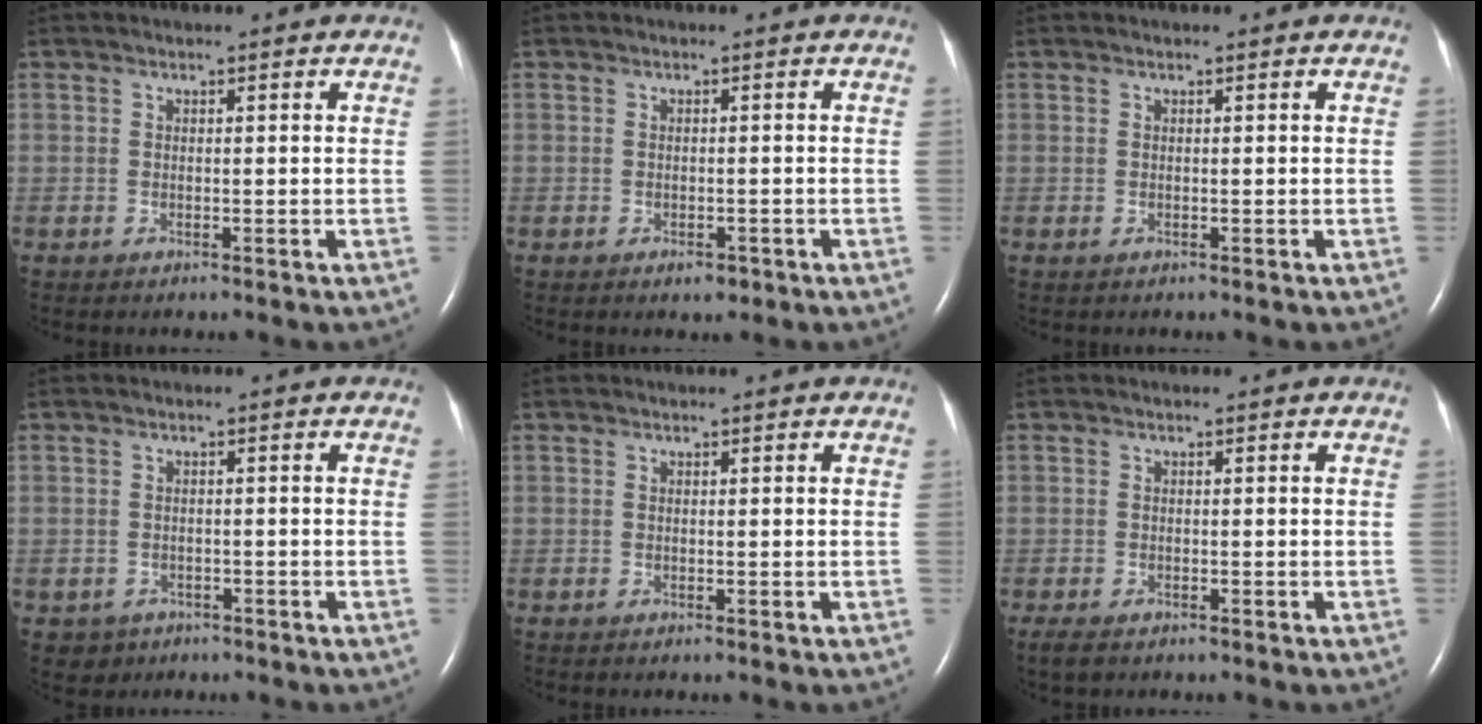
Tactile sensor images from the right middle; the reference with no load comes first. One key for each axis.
{"total": 1.6, "fx": -0.9, "fy": 0.8, "fz": 0.9, "tx": -0.015, "ty": 0.001, "tz": -0.008}
{"total": 0.0}
{"total": 2.6, "fx": -1.3, "fy": 2.2, "fz": 0.0, "tx": -0.003, "ty": 0.009, "tz": -0.014}
{"total": 0.0}
{"total": 2.7, "fx": -1.9, "fy": 1.2, "fz": 1.5, "tx": -0.028, "ty": -0.006, "tz": -0.025}